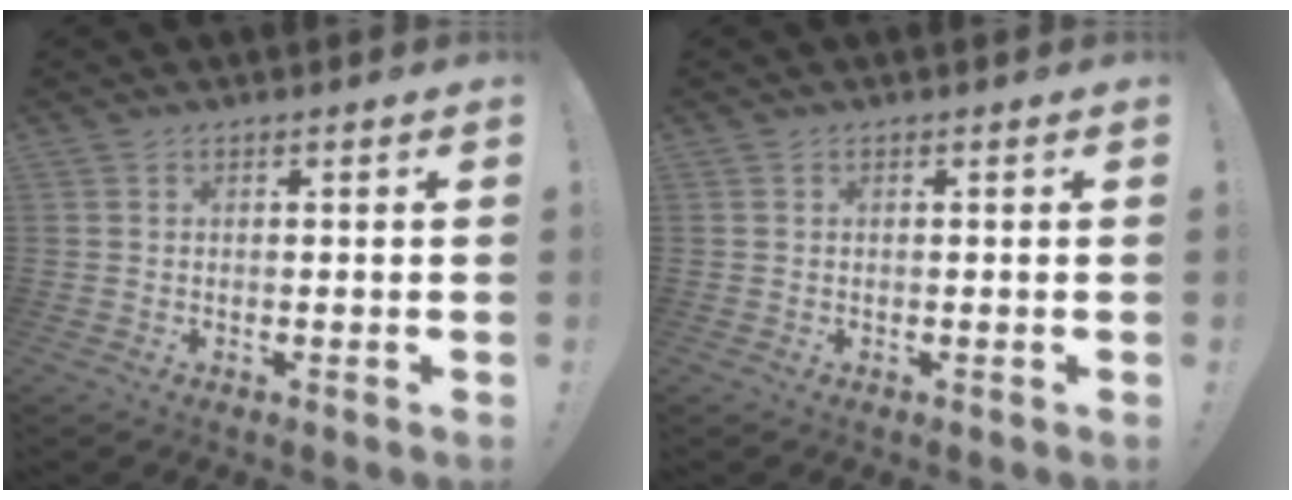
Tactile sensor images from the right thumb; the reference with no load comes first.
{"total": 0.0}